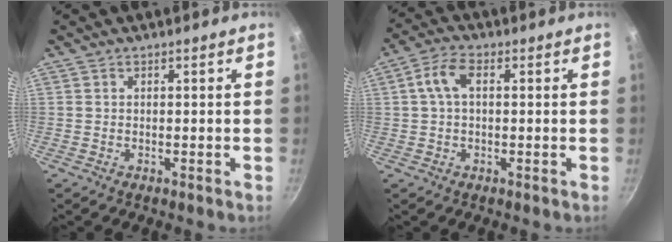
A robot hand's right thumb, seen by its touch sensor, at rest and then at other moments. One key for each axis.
{"total": 5.4, "fx": 0.8, "fy": 3.1, "fz": 4.3, "tx": -0.091, "ty": 0.017, "tz": 0.010}